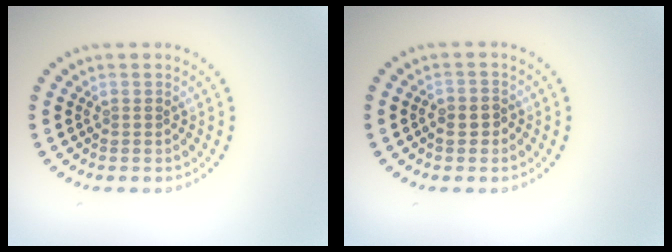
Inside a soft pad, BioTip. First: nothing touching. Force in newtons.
{"total": 1.3, "press": 1.2, "slide": 0.5}